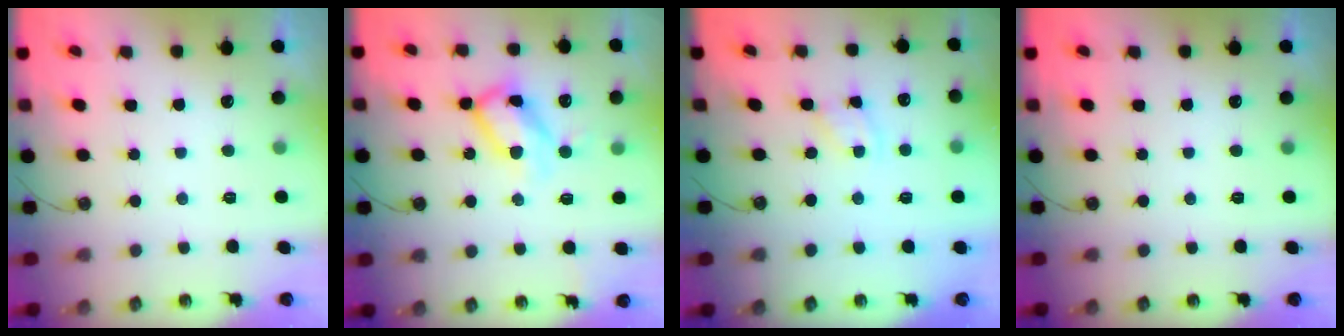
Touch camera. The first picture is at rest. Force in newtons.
{"total": 13.1, "press": 13.1, "slide": 0.8}
{"total": 1.8, "press": 1.8, "slide": 0.3}
{"total": 0.0}